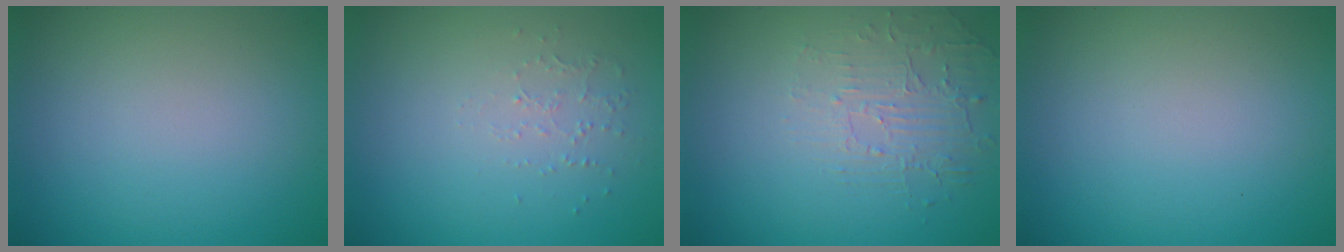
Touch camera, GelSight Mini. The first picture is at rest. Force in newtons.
{"total": 0.8, "press": 0.5, "slide": 0.6}
{"total": 1.9, "press": 1.0, "slide": 1.6}
{"total": 0.0}